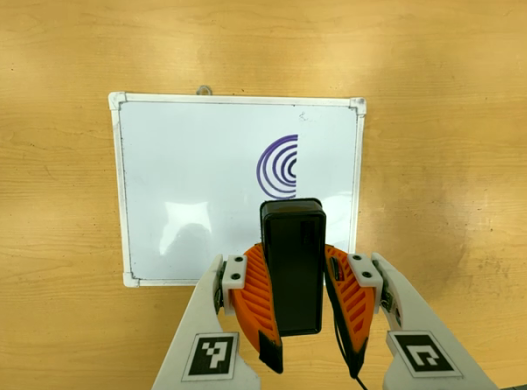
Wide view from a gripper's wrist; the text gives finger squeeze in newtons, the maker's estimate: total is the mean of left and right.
{"total": 7.5, "left": 6.9, "right": 8.2}